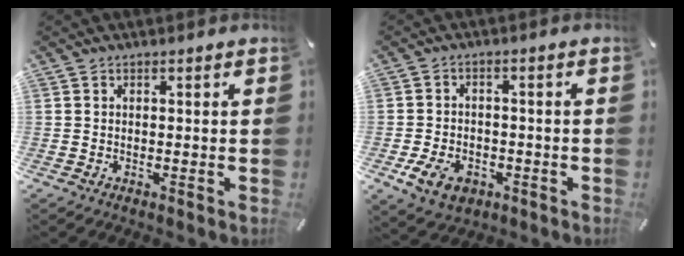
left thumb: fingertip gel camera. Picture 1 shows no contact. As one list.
[{"total": 7.4, "force": [-3.2, 5.3, 4.0], "torque": [-0.087, 0.008, -0.061]}]